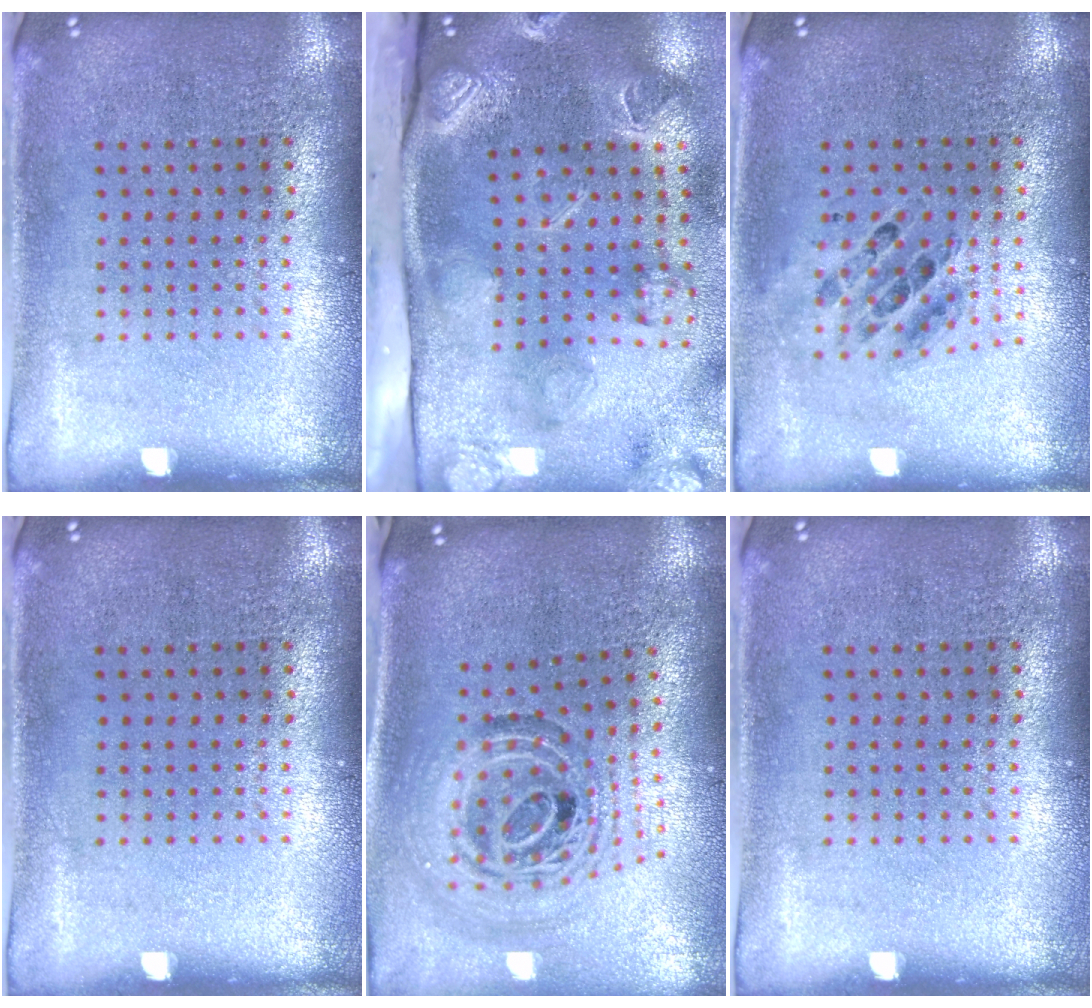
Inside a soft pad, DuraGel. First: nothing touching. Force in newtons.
{"total": 4.3, "press": 3.2, "slide": 2.8}
{"total": 0.8, "press": 0.7, "slide": 0.2}
{"total": 0.0}
{"total": 1.6, "press": 1.3, "slide": 0.9}
{"total": 0.0}